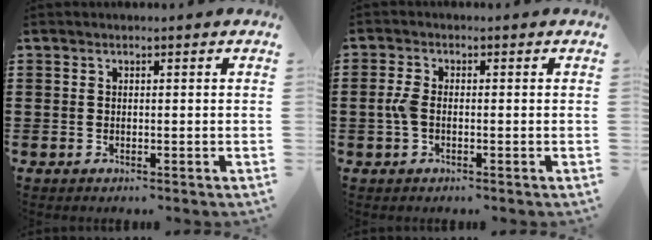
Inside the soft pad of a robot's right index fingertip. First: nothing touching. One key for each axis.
{"total": 2.9, "fx": -0.5, "fy": 1.3, "fz": 2.5, "tx": -0.069, "ty": -0.005, "tz": -0.016}